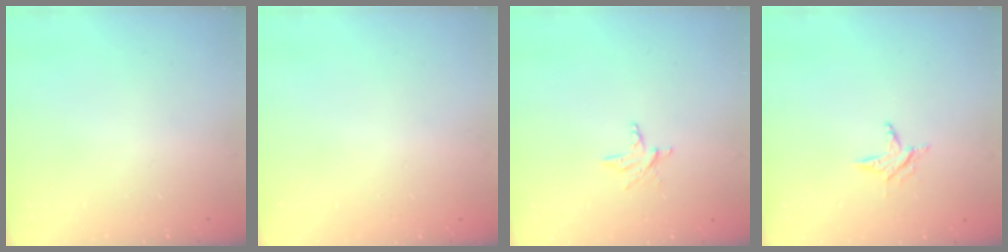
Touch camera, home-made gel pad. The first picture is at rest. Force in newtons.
{"total": 0.0}
{"total": 3.5, "press": 3.5, "slide": 0.4}
{"total": 4.9, "press": 4.9, "slide": 0.5}